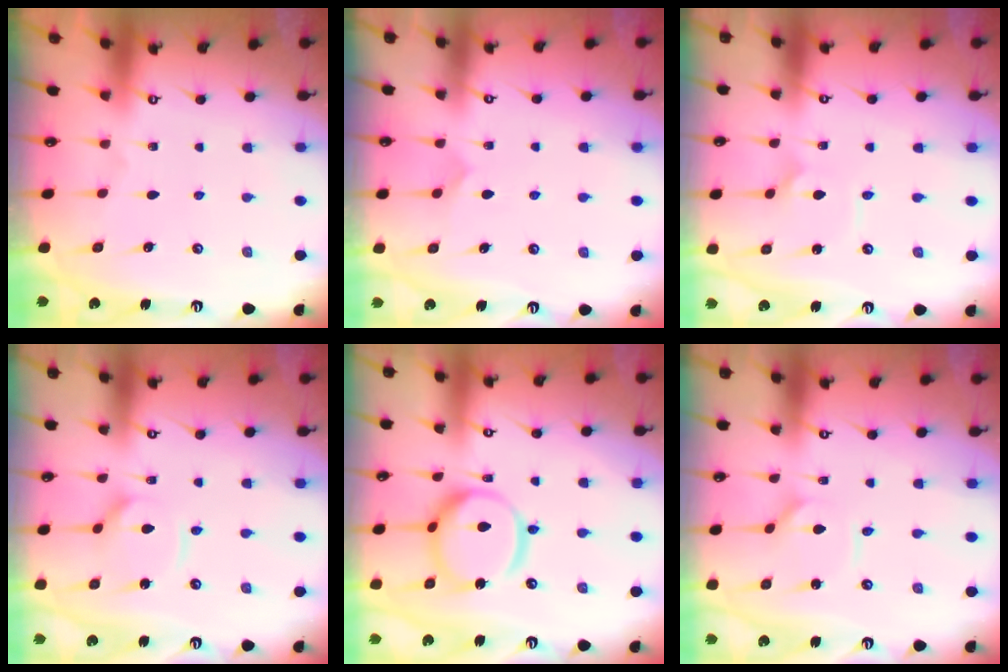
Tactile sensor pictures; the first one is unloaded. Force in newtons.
{"total": 3.6, "press": 3.6, "slide": 0.4}
{"total": 2.1, "press": 2.1, "slide": 0.1}
{"total": 6.0, "press": 6.0, "slide": 0.5}
{"total": 15.6, "press": 15.6, "slide": 1.4}
{"total": 1.3, "press": 1.2, "slide": 0.1}